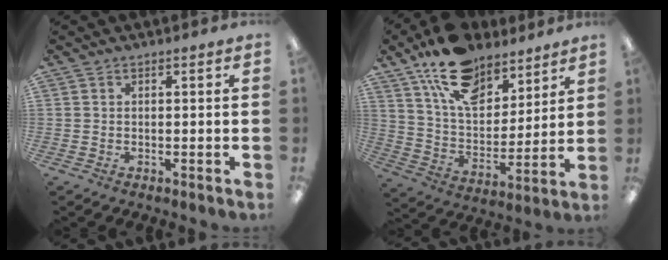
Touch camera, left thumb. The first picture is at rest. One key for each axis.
{"total": 17.2, "fx": 12.6, "fy": 8.8, "fz": 7.9, "tx": -0.148, "ty": -0.067, "tz": 0.231}